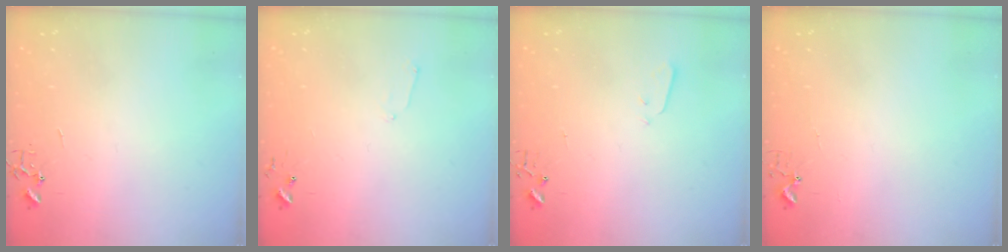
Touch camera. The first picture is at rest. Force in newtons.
{"total": 5.1, "press": 5.0, "slide": 0.6}
{"total": 2.1, "press": 2.1, "slide": 0.3}
{"total": 4.2, "press": 4.2, "slide": 0.4}